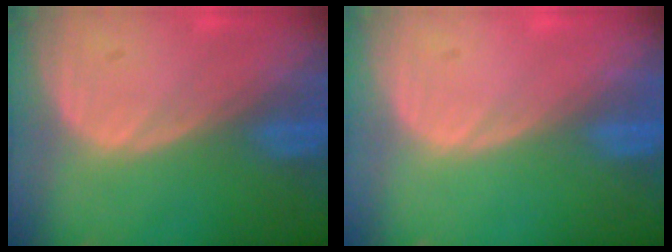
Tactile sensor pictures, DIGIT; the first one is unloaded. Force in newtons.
{"total": 0.0}